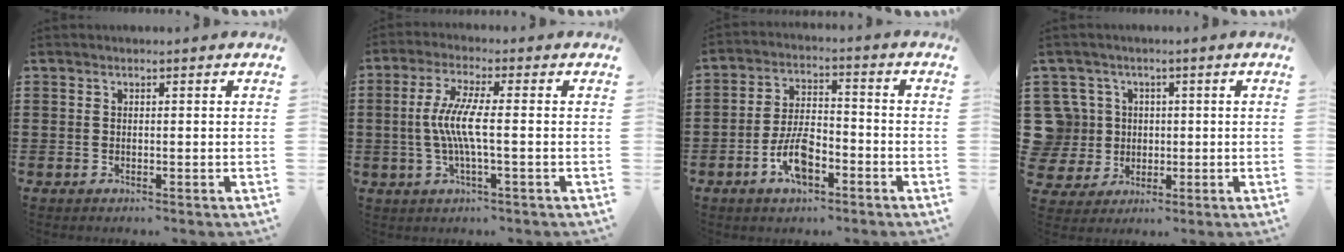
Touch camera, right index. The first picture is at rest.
{"total": 6.5, "force": [-0.7, 0.6, 6.5], "torque": [-0.138, -0.011, -0.023]}
{"total": 7.4, "force": [-3.4, 3.3, 5.6], "torque": [-0.125, 0.003, -0.069]}
{"total": 7.5, "force": [0.9, 7.2, 1.8], "torque": [-0.095, 0.011, 0.014]}